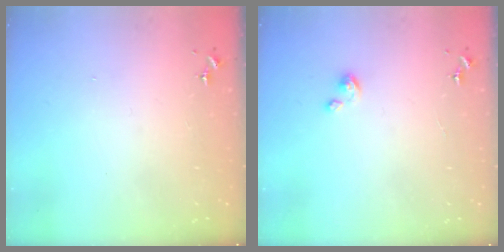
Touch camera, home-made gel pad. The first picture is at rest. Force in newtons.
{"total": 2.1, "press": 2.1, "slide": 0.1}